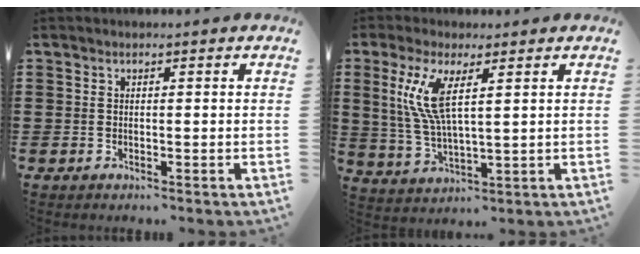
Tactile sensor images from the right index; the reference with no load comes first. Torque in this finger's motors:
{"motor_torque": [1.54, 0.52, 0.78, 0.21]}